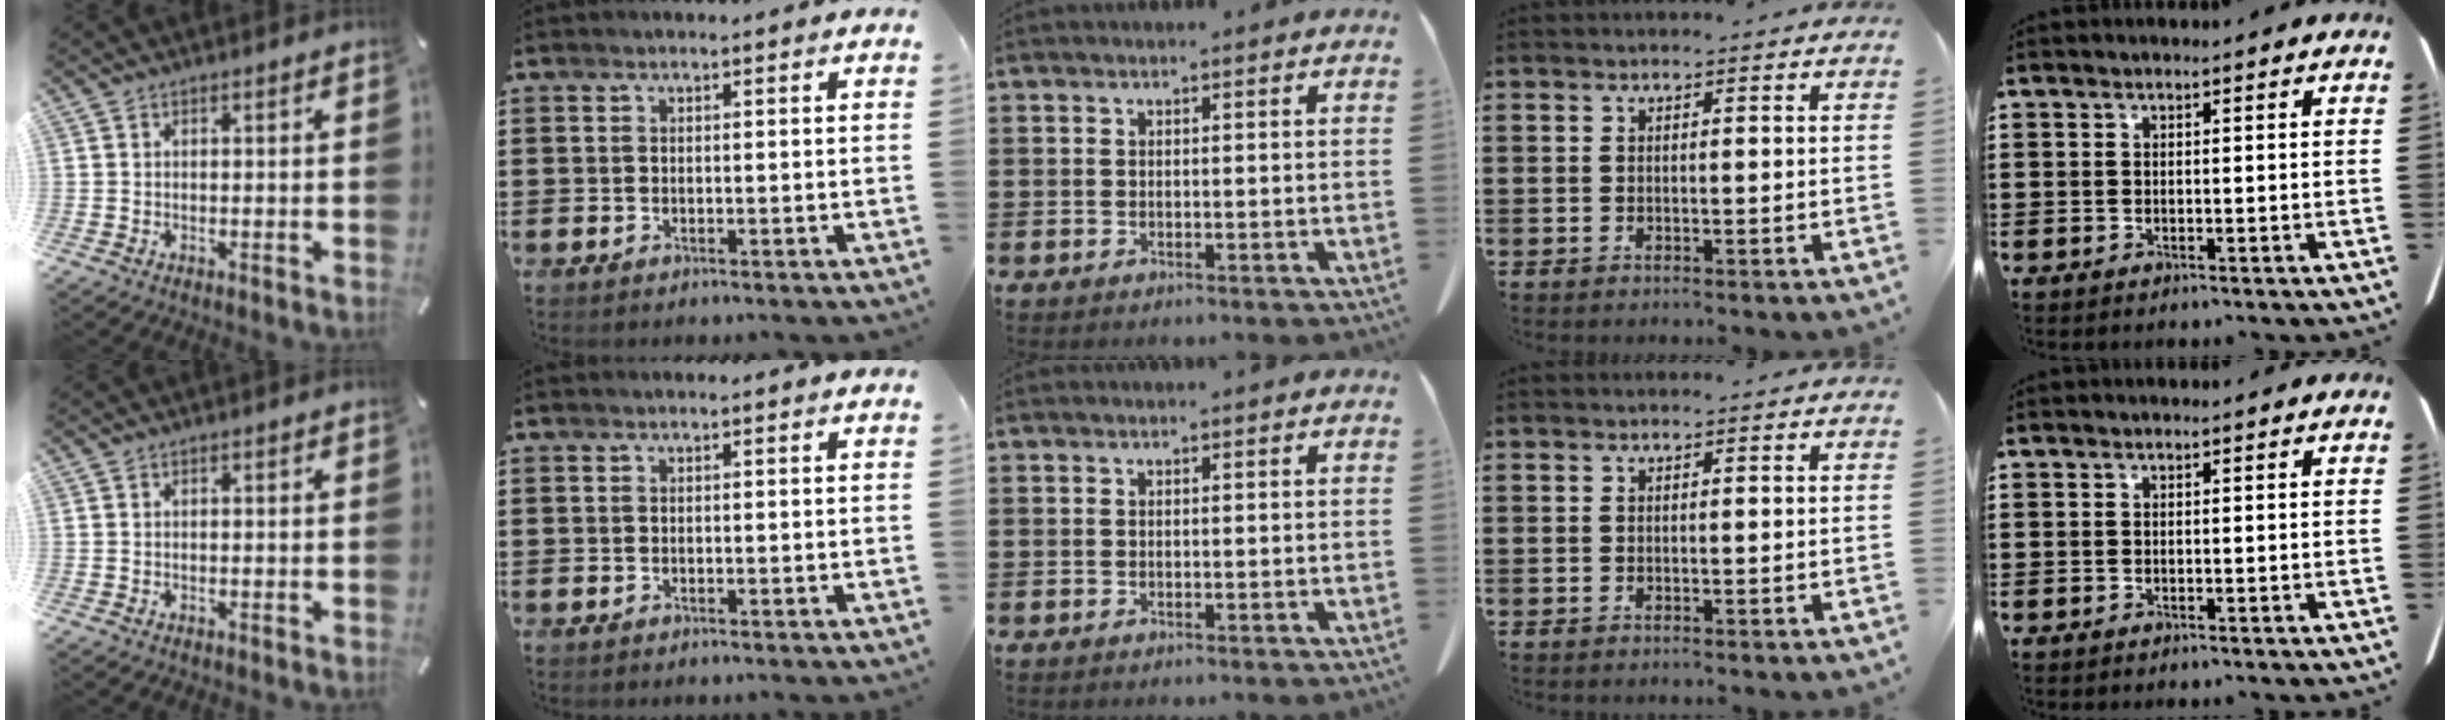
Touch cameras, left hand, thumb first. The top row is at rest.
{}